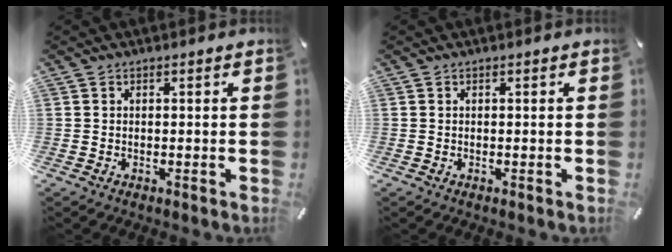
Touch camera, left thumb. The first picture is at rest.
{"total": 0.0}